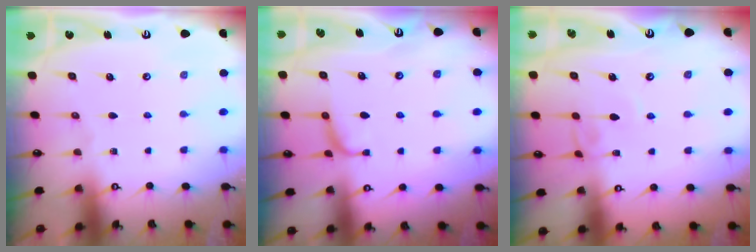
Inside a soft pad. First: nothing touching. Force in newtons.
{"total": 0.7, "press": 0.3, "slide": 0.6}
{"total": 3.5, "press": 3.5, "slide": 0.1}